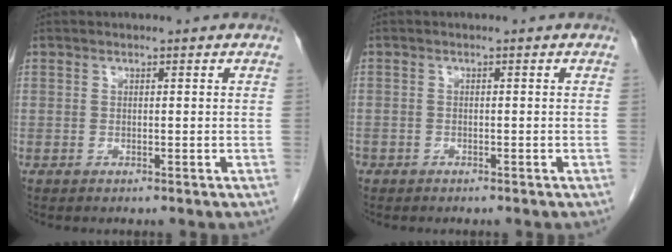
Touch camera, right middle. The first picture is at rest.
{"total": 1.0, "force": [-0.8, 0.7, 0.2], "torque": [-0.010, 0.001, -0.014]}